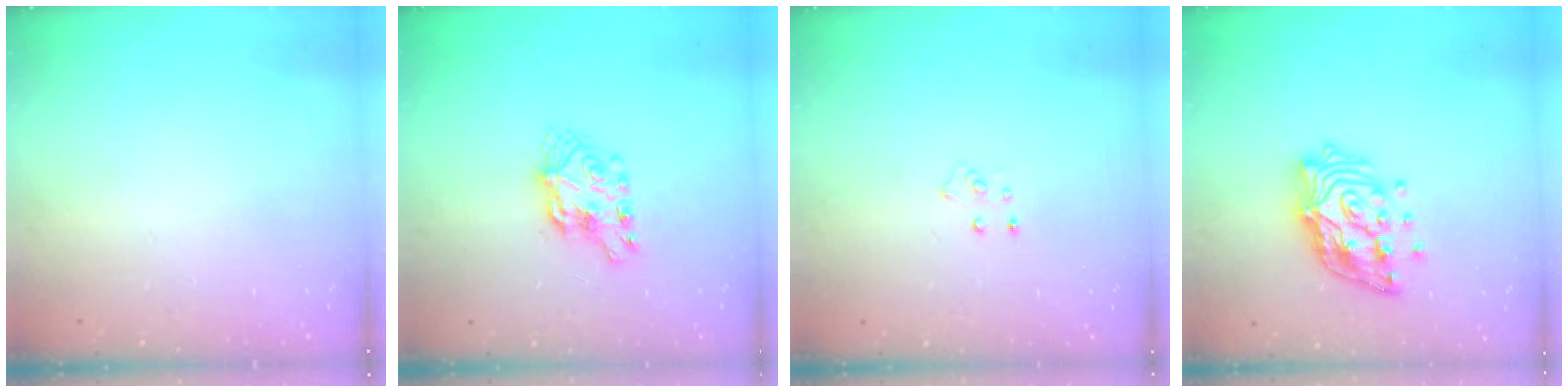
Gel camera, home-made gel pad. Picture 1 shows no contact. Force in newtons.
{"total": 7.7, "press": 7.6, "slide": 0.7}
{"total": 3.9, "press": 3.8, "slide": 0.4}
{"total": 15.1, "press": 15.1, "slide": 1.2}